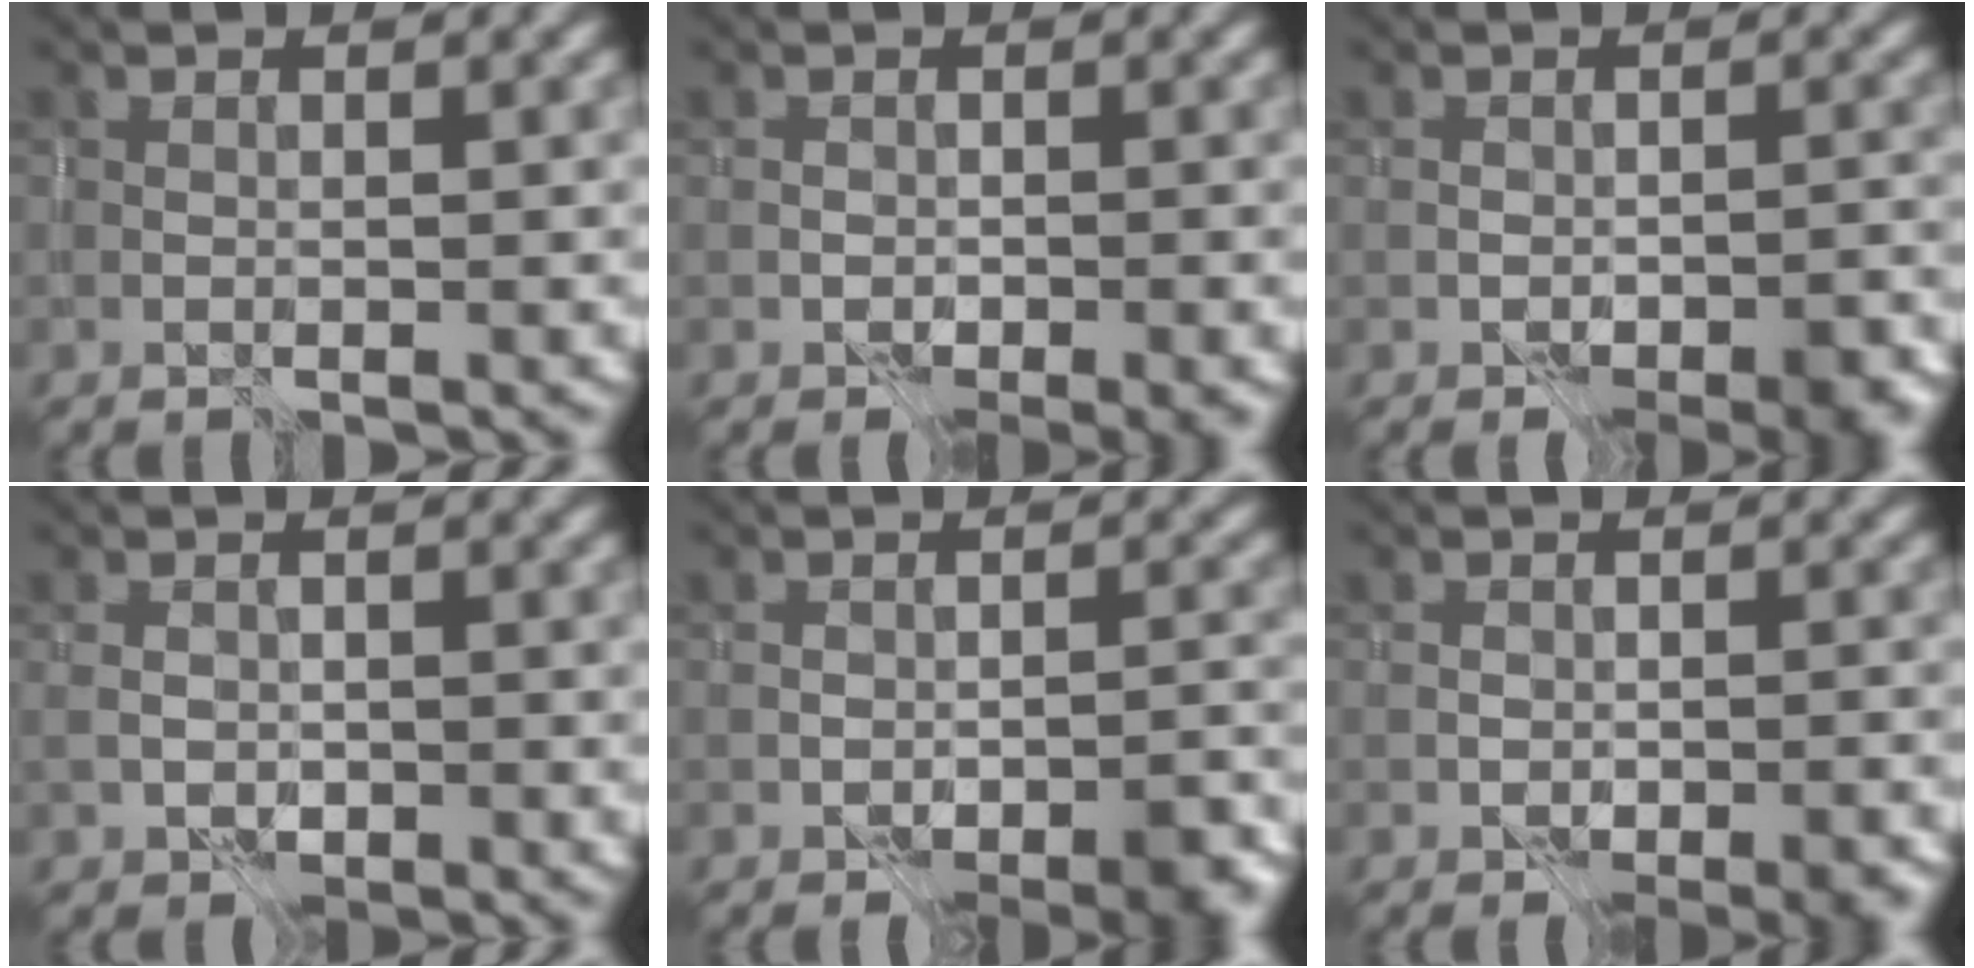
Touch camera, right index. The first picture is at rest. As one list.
[{"total": 2.1, "force": [-1.1, 1.1, 1.4], "torque": [-0.025, -0.010, -0.012]}, {"total": 4.2, "force": [-2.6, 2.0, 2.6], "torque": [-0.033, -0.006, -0.032]}, {"total": 1.2, "force": [-0.3, 0.9, 0.7], "torque": [-0.019, -0.003, 0.000]}, {"total": 4.1, "force": [-2.8, 1.6, 2.5], "torque": [-0.033, -0.002, -0.037]}, {"total": 2.9, "force": [-1.9, 1.4, 1.7], "torque": [-0.020, -0.007, -0.021]}]